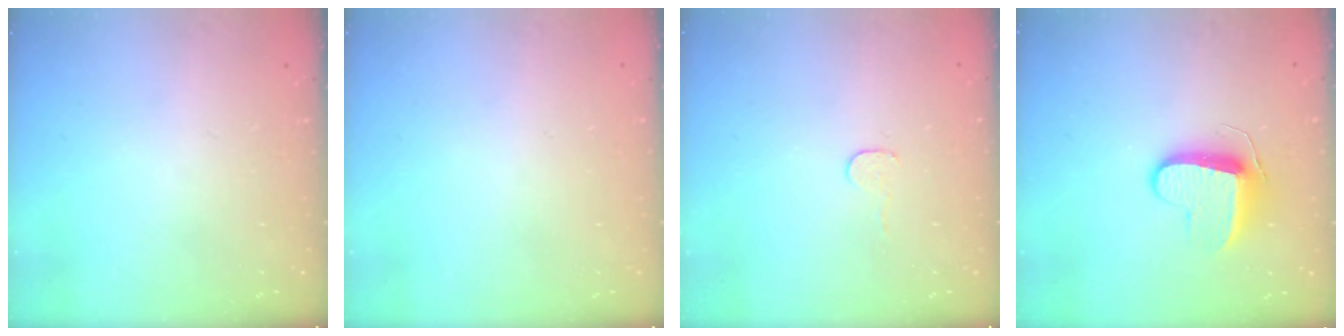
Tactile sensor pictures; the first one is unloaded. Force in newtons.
{"total": 0.6, "press": 0.6, "slide": 0.2}
{"total": 3.0, "press": 3.0, "slide": 0.3}
{"total": 9.4, "press": 9.4, "slide": 0.5}